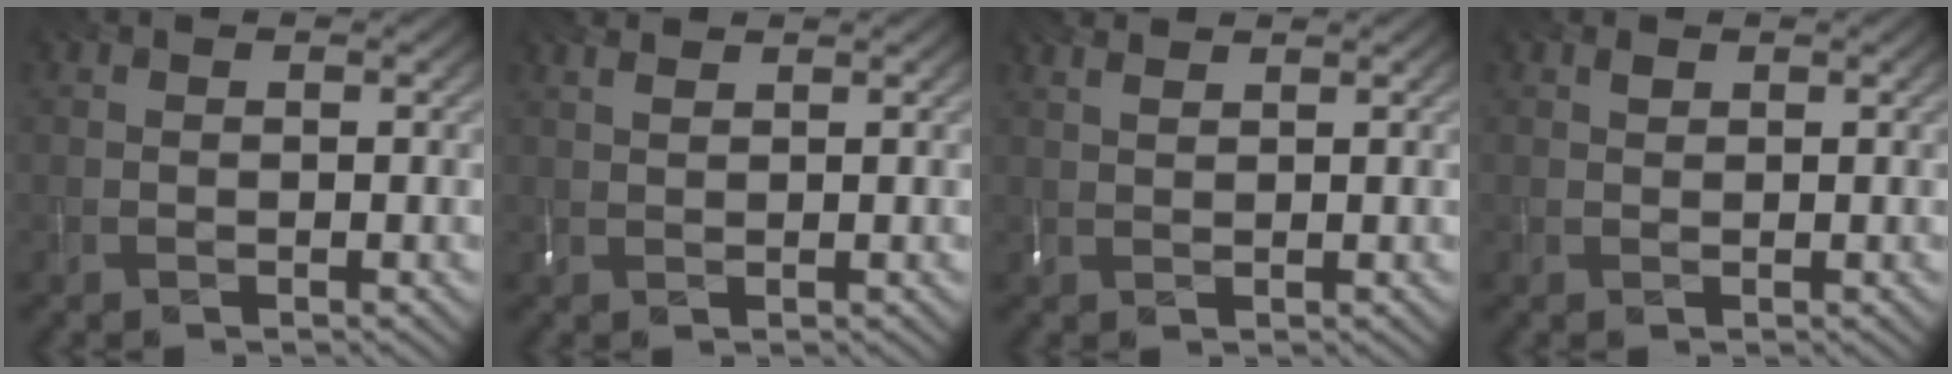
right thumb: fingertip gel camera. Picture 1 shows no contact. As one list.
[{"total": 1.7, "force": [1.4, 0.4, 0.9], "torque": [-0.031, 0.008, 0.031]}, {"total": 2.0, "force": [1.6, 0.5, 1.1], "torque": [-0.033, 0.008, 0.035]}, {"total": 0.7, "force": [0.5, 0.4, 0.3], "torque": [-0.009, -0.001, 0.011]}]